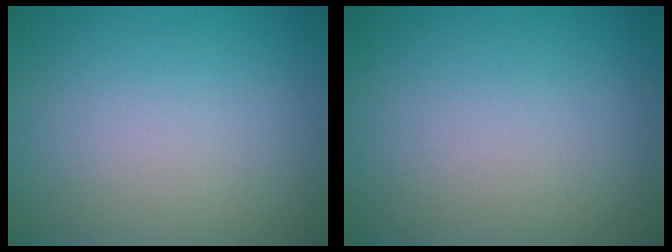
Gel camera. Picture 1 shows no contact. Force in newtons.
{"total": 0.0}